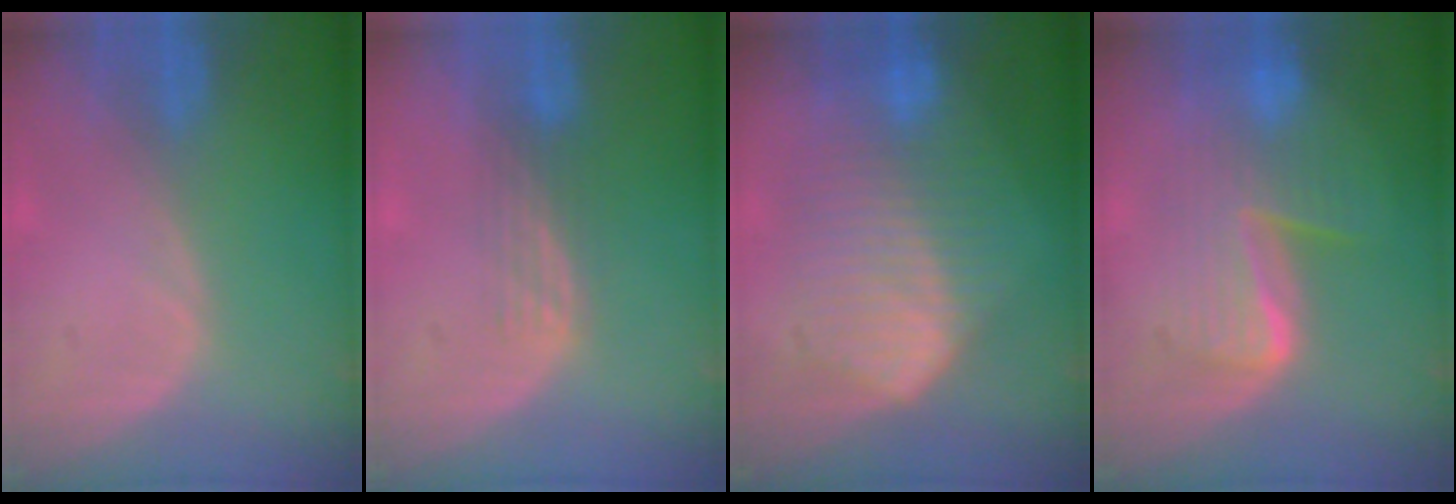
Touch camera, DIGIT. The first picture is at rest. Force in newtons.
{"total": 3.0, "press": 2.7, "slide": 1.3}
{"total": 10.5, "press": 10.5, "slide": 0.6}
{"total": 7.6, "press": 7.6, "slide": 0.3}